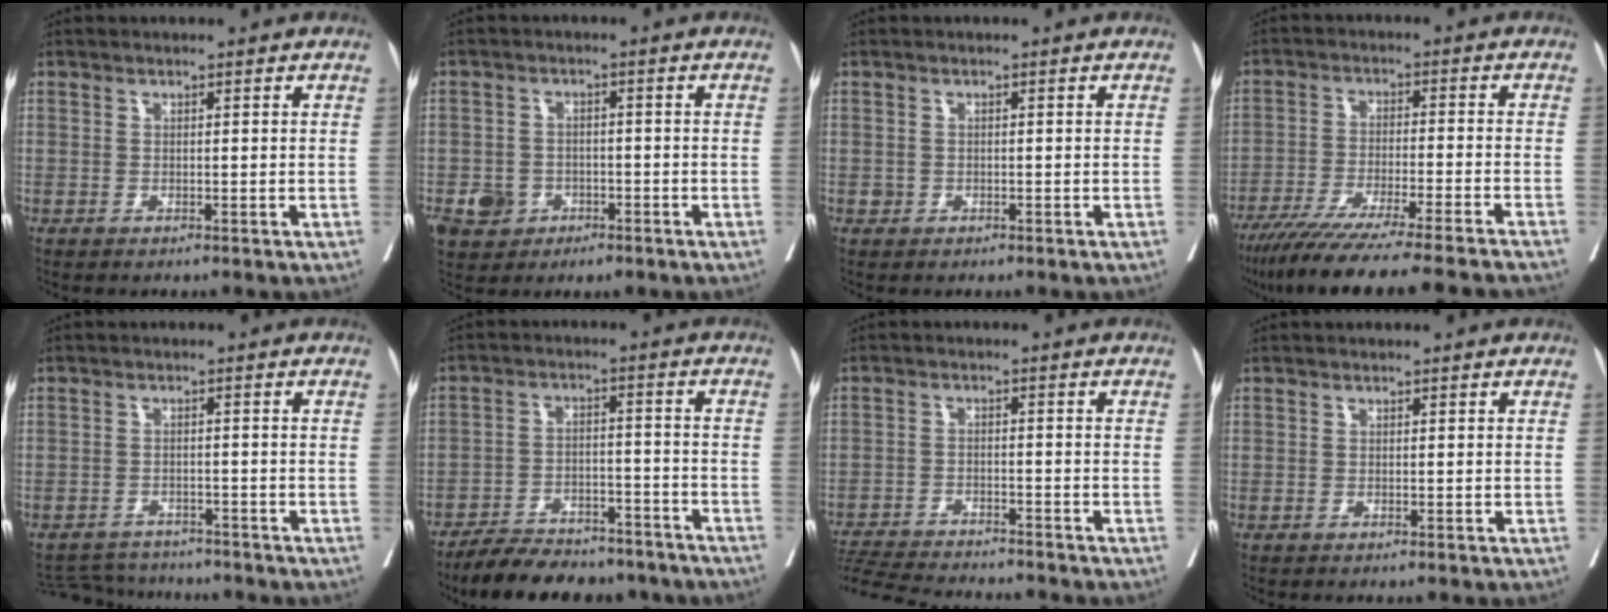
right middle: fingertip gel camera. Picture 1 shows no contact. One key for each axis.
{"total": 4.9, "fx": -2.2, "fy": 4.1, "fz": 1.6, "tx": -0.021, "ty": 0.006, "tz": -0.027}
{"total": 0.6, "fx": -0.2, "fy": 0.6, "fz": 0.1, "tx": -0.001, "ty": 0.003, "tz": -0.003}
{"total": 19.7, "fx": -16.9, "fy": -1.0, "fz": 10.0, "tx": -0.132, "ty": -0.064, "tz": -0.257}
{"total": 5.8, "fx": -5.7, "fy": 1.1, "fz": -0.1, "tx": 0.000, "ty": 0.005, "tz": -0.089}
{"total": 14.8, "fx": -12.8, "fy": 4.5, "fz": 5.9, "tx": -0.089, "ty": 0.007, "tz": -0.183}
{"total": 12.1, "fx": -11.5, "fy": 0.9, "fz": 3.8, "tx": -0.063, "ty": -0.007, "tz": -0.177}
{"total": 0.0}